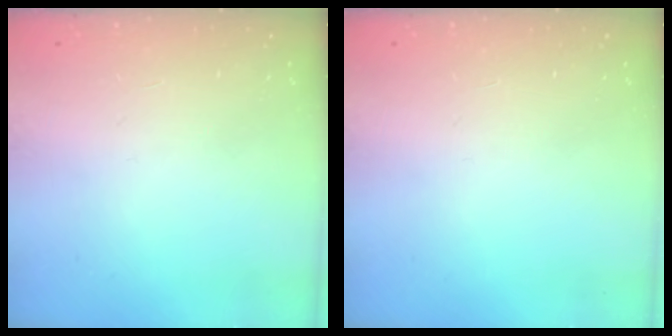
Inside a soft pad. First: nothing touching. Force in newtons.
{"total": 0.0}